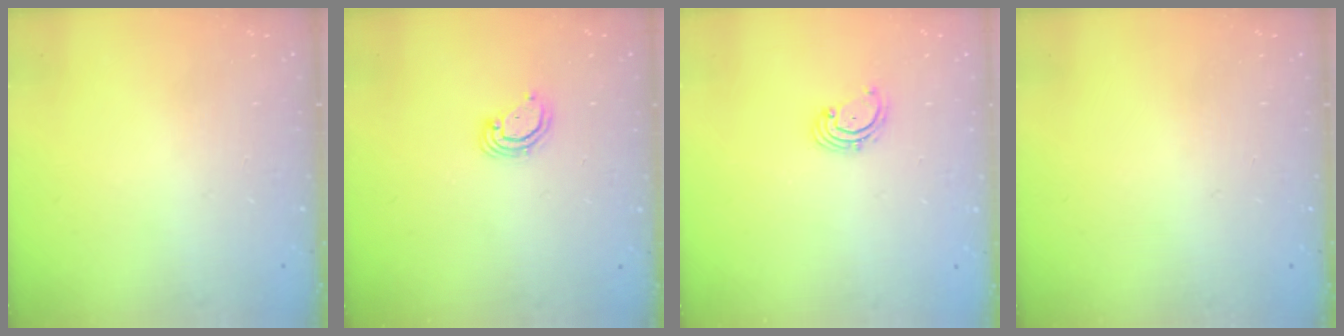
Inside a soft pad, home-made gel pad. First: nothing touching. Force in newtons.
{"total": 3.7, "press": 3.7, "slide": 0.3}
{"total": 2.0, "press": 1.9, "slide": 0.6}
{"total": 0.0}